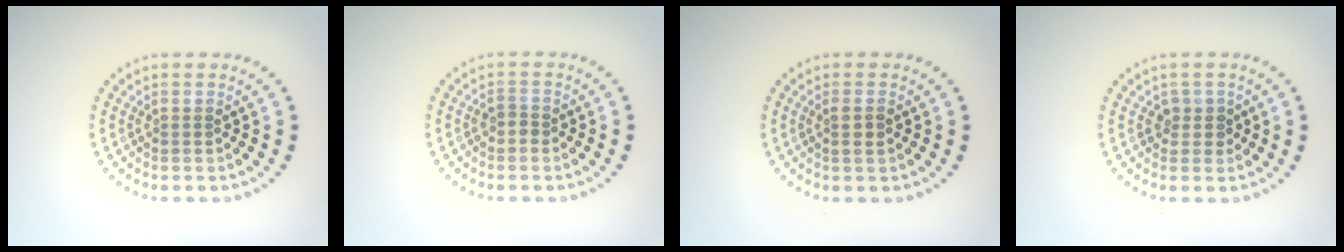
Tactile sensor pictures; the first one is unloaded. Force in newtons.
{"total": 1.0, "press": 0.9, "slide": 0.5}
{"total": 1.3, "press": 1.1, "slide": 0.6}
{"total": 1.4, "press": 1.2, "slide": 0.7}